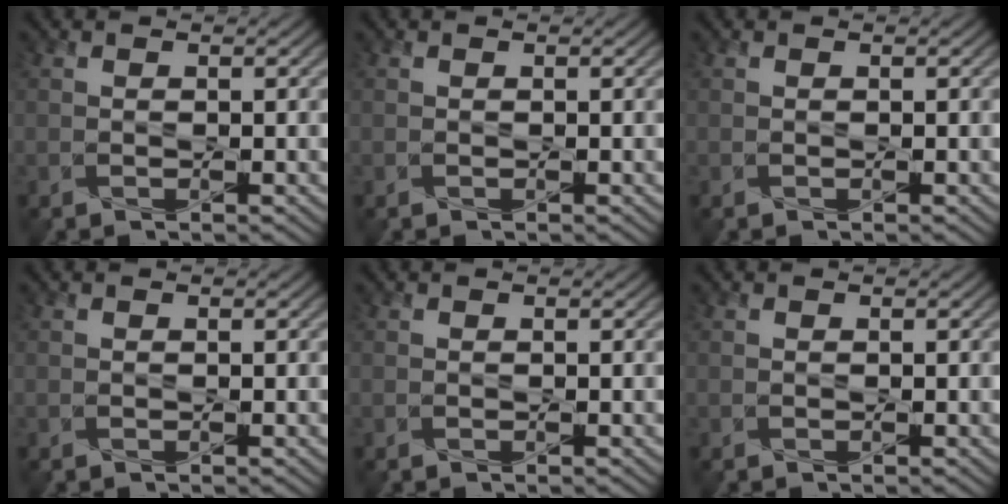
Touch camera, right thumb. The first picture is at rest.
{"total": 0.0}
{"total": 0.0}
{"total": 0.0}
{"total": 0.0}
{"total": 0.0}